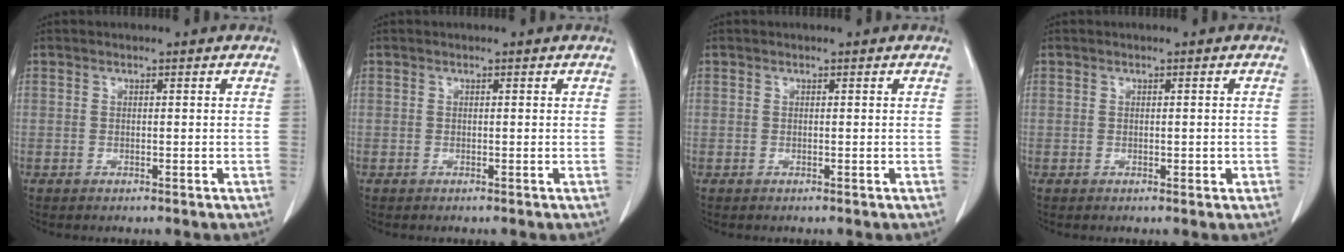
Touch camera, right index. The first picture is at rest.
{"total": 0.0}
{"total": 0.0}
{"total": 1.2, "force": [-0.3, 0.7, 0.9], "torque": [-0.012, 0.004, 0.001]}